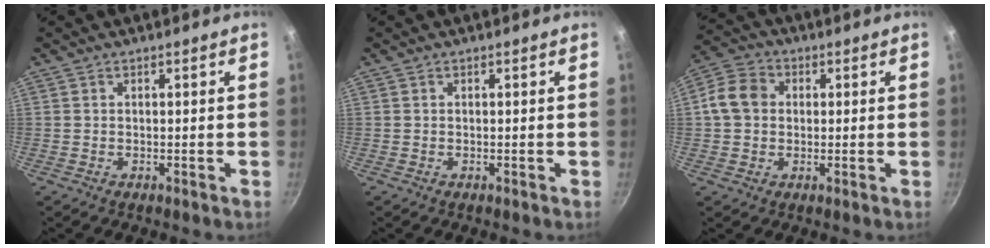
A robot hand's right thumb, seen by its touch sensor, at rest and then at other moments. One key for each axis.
{"total": 0.0}
{"total": 7.6, "fx": 0.7, "fy": 6.4, "fz": 4.2, "tx": -0.058, "ty": 0.014, "tz": -0.004}